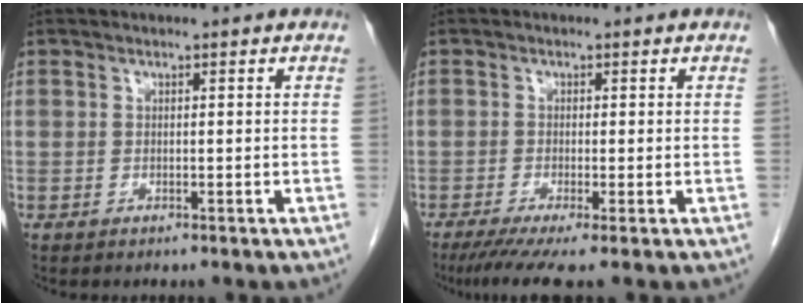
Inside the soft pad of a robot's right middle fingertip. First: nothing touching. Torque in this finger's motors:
{"motor_torque": [0.71, -0.45, 0.16, 0.06]}